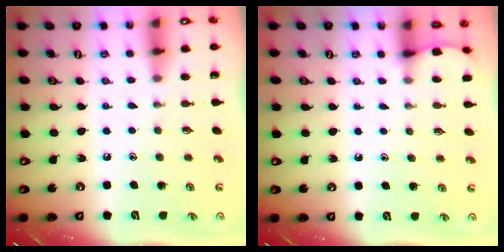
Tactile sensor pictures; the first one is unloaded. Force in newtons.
{"total": 2.4, "press": 2.4, "slide": 0.2}